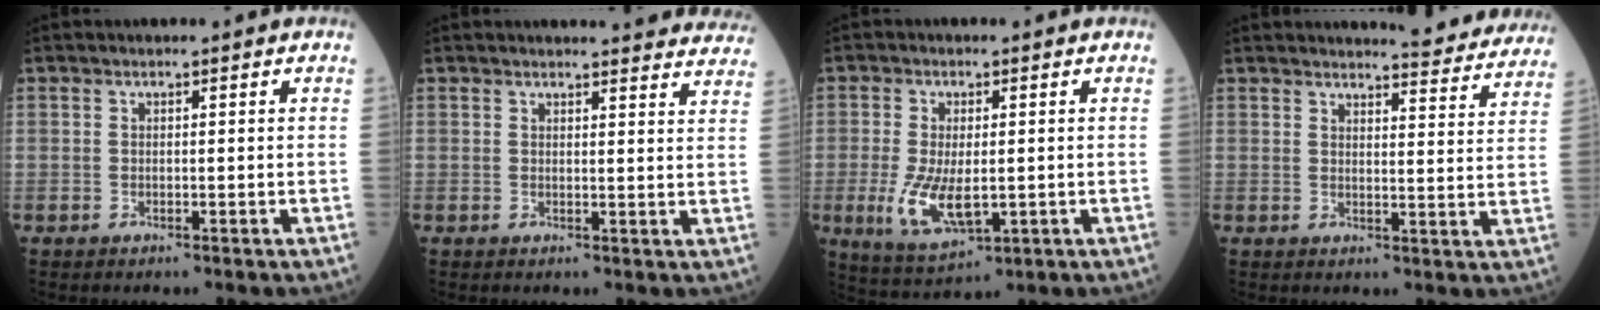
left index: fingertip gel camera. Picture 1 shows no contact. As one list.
[{"total": 15.2, "force": [14.8, 1.7, 3.0], "torque": [-0.004, -0.048, 0.140]}, {"total": 7.8, "force": [-1.2, 3.2, 7.0], "torque": [-0.142, -0.019, -0.011]}, {"total": 11.7, "force": [11.4, 1.0, 2.4], "torque": [-0.014, -0.044, 0.113]}]